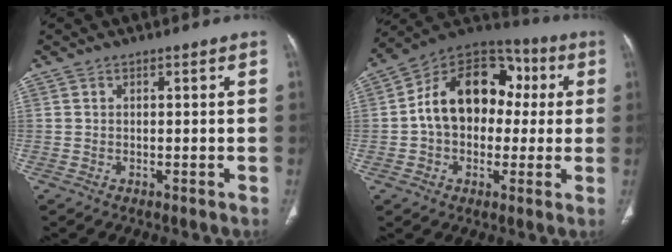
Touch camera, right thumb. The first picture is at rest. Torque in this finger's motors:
{"motor_torque": [1.51, 3.36, 1.64, -0.12, 0.15]}